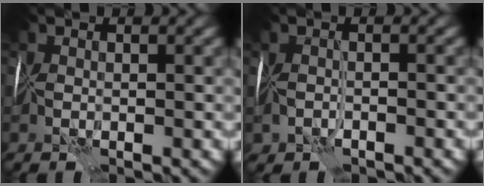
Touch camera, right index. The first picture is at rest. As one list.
[{"total": 1.2, "force": [-1.0, -0.5, -0.5], "torque": [0.011, -0.008, -0.021]}]